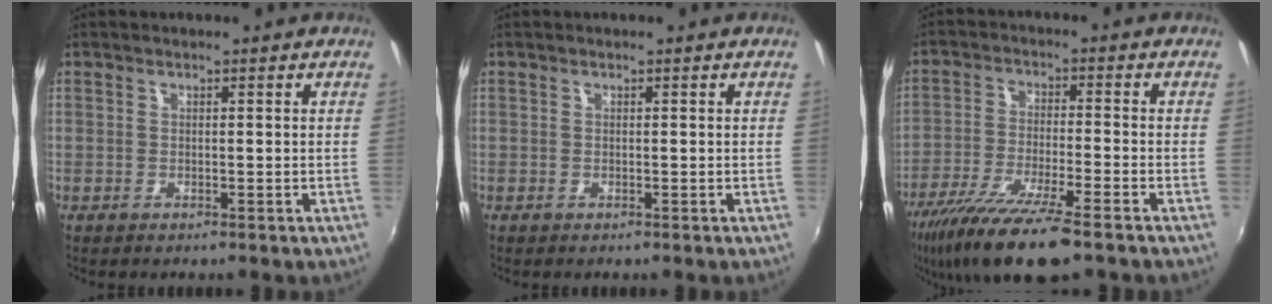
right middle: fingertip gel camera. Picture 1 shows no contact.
{"total": 0.0}
{"total": 14.8, "force": [-10.8, 1.7, 10.0], "torque": [-0.206, -0.043, -0.189]}